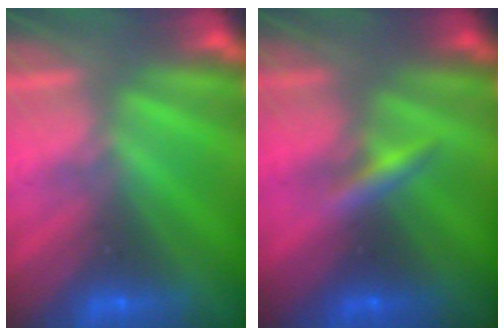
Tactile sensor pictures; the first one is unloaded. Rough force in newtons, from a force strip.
{"total": 2.6}